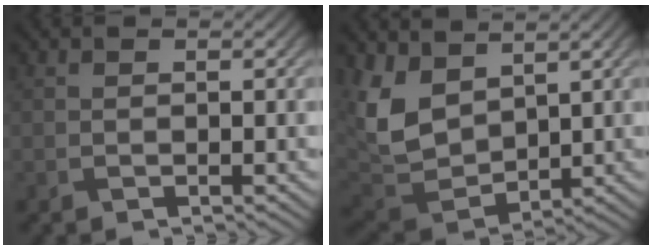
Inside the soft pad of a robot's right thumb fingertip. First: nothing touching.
{"total": 9.5, "force": [4.1, 6.0, 6.2], "torque": [-0.177, -0.006, 0.086]}